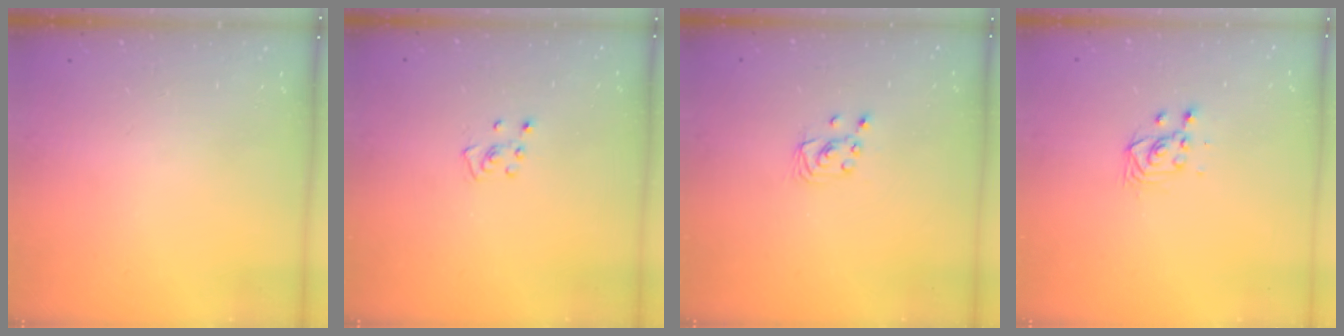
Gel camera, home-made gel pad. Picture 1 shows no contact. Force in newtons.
{"total": 4.0, "press": 4.0, "slide": 0.4}
{"total": 2.7, "press": 2.7, "slide": 0.2}
{"total": 3.3, "press": 3.2, "slide": 0.7}